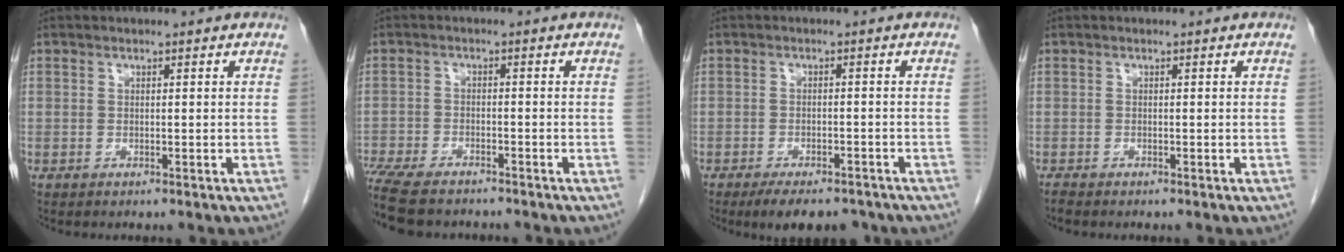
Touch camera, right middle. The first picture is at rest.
{"total": 13.0, "force": [-10.7, 4.0, 6.1], "torque": [-0.150, -0.019, -0.166]}
{"total": 7.5, "force": [-6.0, 2.7, 3.6], "torque": [-0.049, -0.004, -0.085]}
{"total": 0.6, "force": [-0.6, 0.0, 0.2], "torque": [-0.011, -0.003, -0.013]}